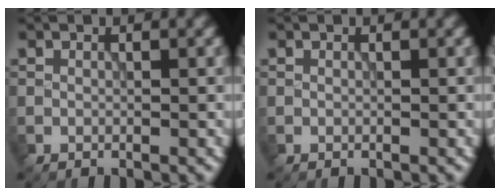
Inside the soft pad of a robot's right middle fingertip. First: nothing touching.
{"total": 0.0}